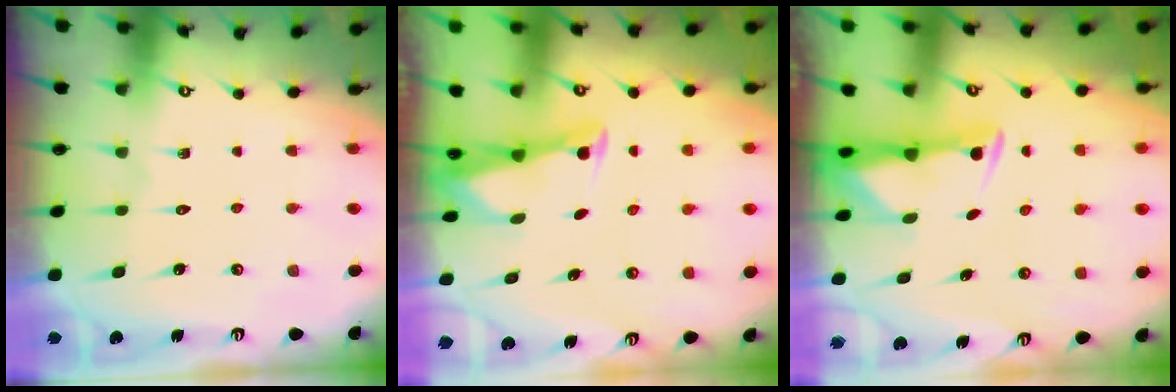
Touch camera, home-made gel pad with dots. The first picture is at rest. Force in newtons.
{"total": 2.7, "press": 2.7, "slide": 0.1}
{"total": 3.0, "press": 3.0, "slide": 0.5}